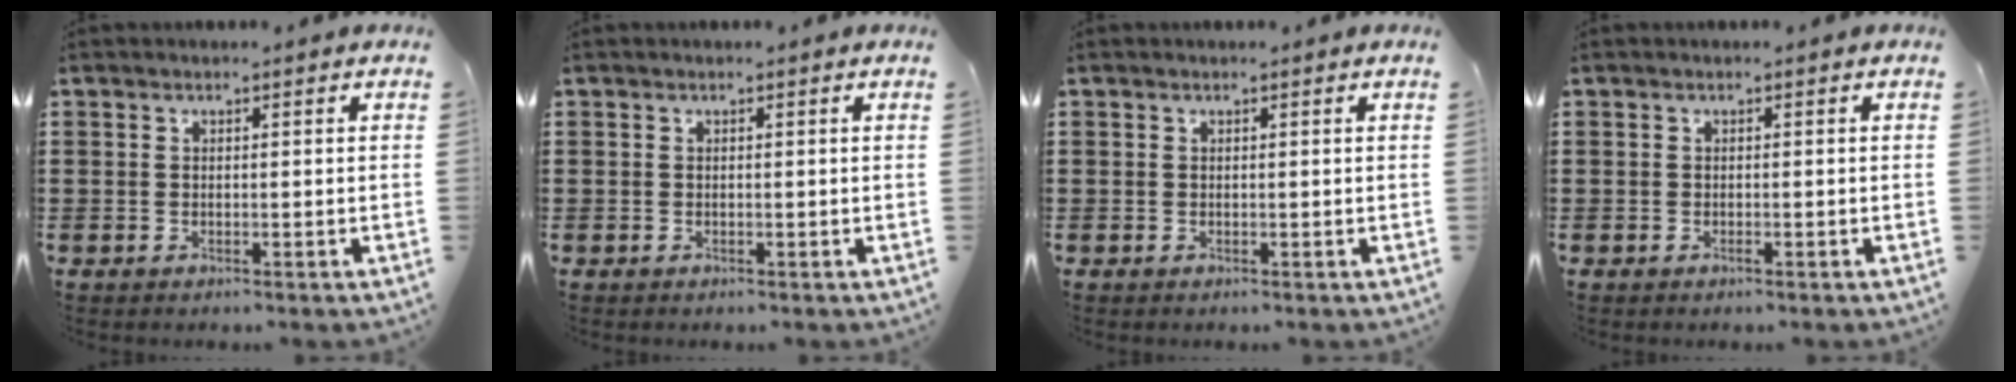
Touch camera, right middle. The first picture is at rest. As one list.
[{"total": 0.0}, {"total": 0.0}, {"total": 0.0}]